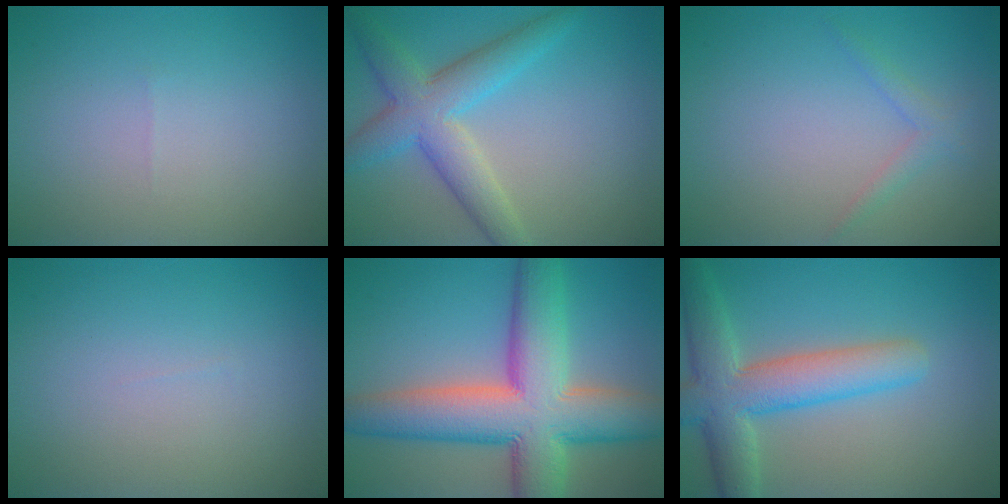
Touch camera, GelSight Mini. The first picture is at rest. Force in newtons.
{"total": 5.6, "press": 5.6, "slide": 0.3}
{"total": 1.3, "press": 1.3, "slide": 0.1}
{"total": 0.0}
{"total": 12.3, "press": 12.3, "slide": 0.5}
{"total": 6.8, "press": 6.8, "slide": 0.3}